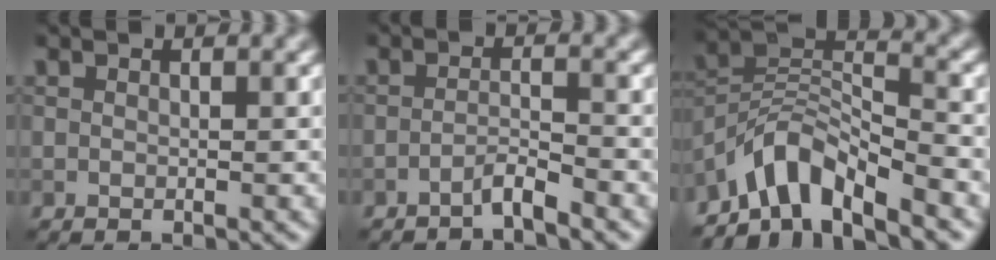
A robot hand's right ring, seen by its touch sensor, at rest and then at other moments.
{"total": 1.9, "force": [-1.6, 0.1, 1.0], "torque": [-0.014, 0.009, -0.035]}
{"total": 6.5, "force": [-5.3, 1.8, 3.3], "torque": [-0.043, 0.006, -0.107]}